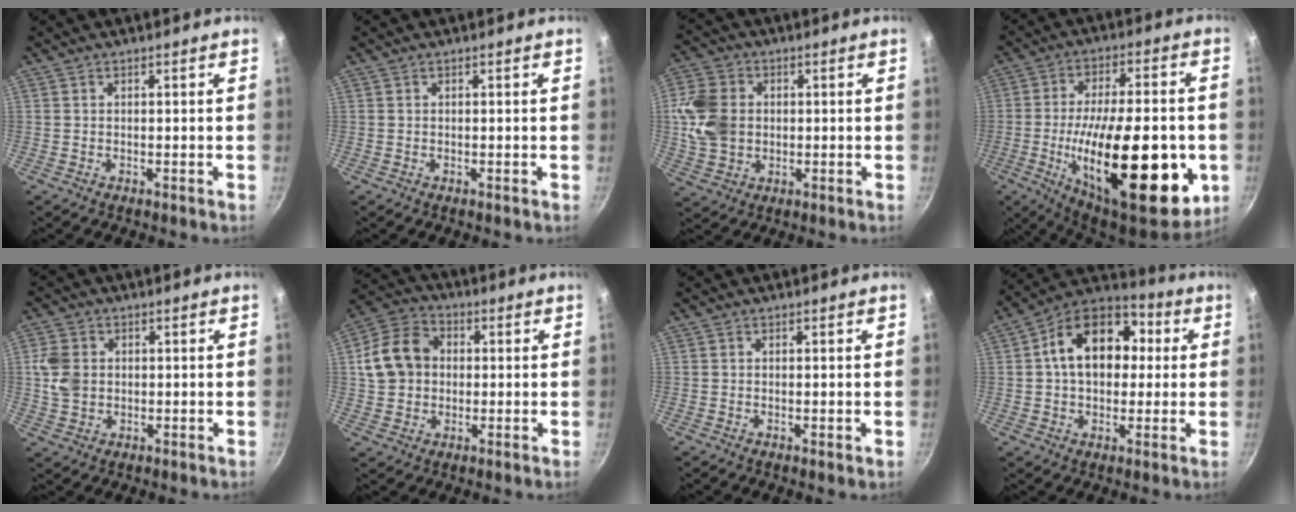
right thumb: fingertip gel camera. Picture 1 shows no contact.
{"total": 0.0}
{"total": 10.9, "force": [0.8, 8.6, 6.6], "torque": [-0.113, 0.005, 0.010]}
{"total": 30.5, "force": [-6.8, 12.0, 27.2], "torque": [-0.394, 0.007, -0.094]}
{"total": 6.4, "force": [0.6, 5.1, 3.7], "torque": [-0.063, 0.002, 0.009]}
{"total": 11.8, "force": [1.2, 9.6, 6.7], "torque": [-0.097, 0.020, 0.008]}
{"total": 0.5, "force": [-0.1, 0.1, 0.5], "torque": [-0.008, -0.002, -0.002]}
{"total": 17.4, "force": [2.7, 12.3, 12.0], "torque": [-0.157, 0.032, 0.023]}